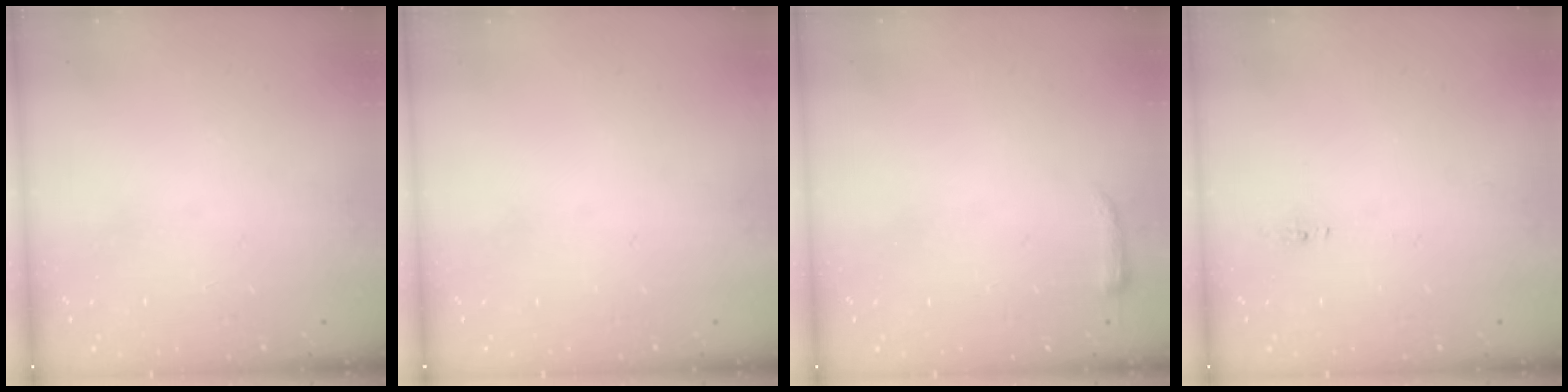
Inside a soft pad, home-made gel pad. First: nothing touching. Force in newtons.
{"total": 0.0}
{"total": 3.2, "press": 3.2, "slide": 0.7}
{"total": 4.4, "press": 4.1, "slide": 1.5}